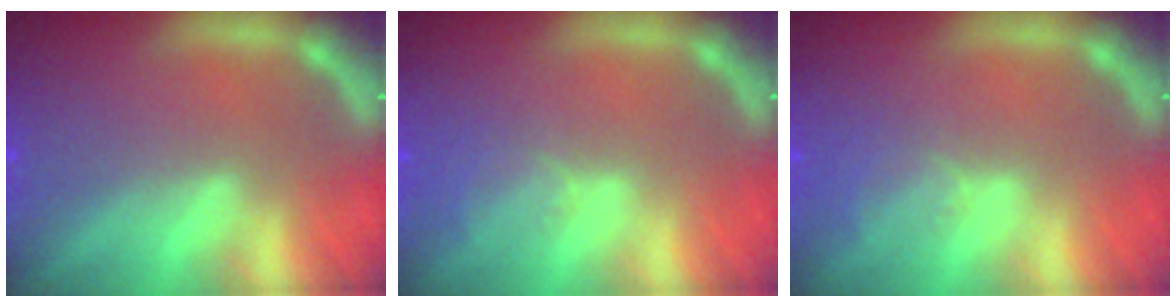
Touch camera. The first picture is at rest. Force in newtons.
{"total": 2.0}
{"total": 2.0}